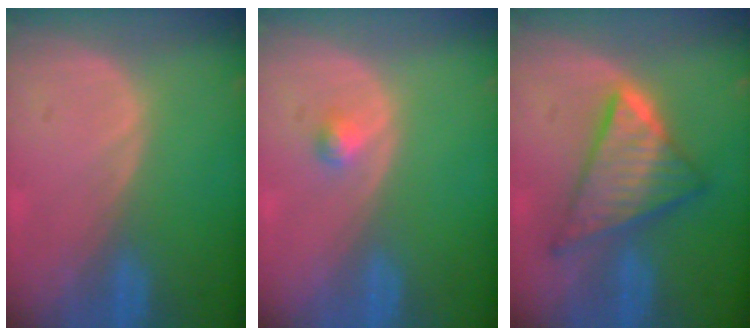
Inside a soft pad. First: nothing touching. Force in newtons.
{"total": 1.3, "press": 1.2, "slide": 0.1}
{"total": 9.1, "press": 9.1, "slide": 0.7}